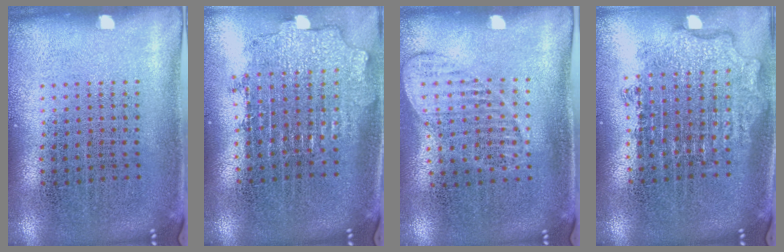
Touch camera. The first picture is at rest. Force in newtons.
{"total": 2.0, "press": 1.5, "slide": 1.3}
{"total": 1.1, "press": 1.1, "slide": 0.2}
{"total": 1.9, "press": 1.5, "slide": 1.2}